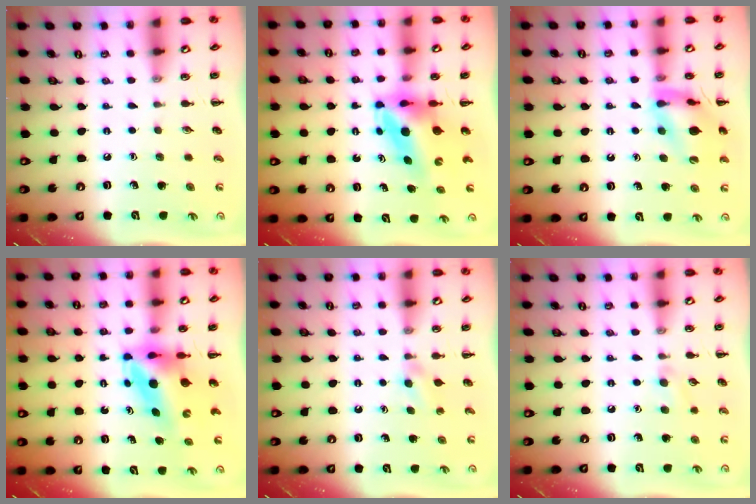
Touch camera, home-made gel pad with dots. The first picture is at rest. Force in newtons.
{"total": 6.3, "press": 6.0, "slide": 1.8}
{"total": 13.9, "press": 13.8, "slide": 1.5}
{"total": 6.3, "press": 6.0, "slide": 1.8}
{"total": 2.0, "press": 1.8, "slide": 0.9}
{"total": 5.5, "press": 5.2, "slide": 1.8}